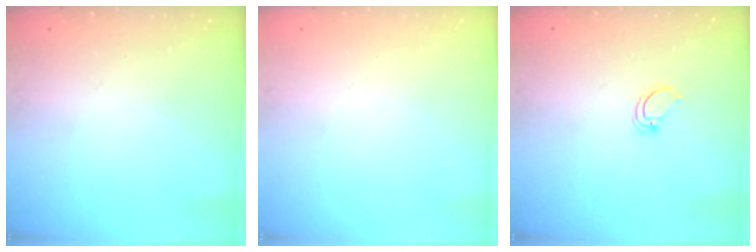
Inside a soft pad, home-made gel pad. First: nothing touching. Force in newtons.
{"total": 0.0}
{"total": 2.7, "press": 2.7, "slide": 0.2}